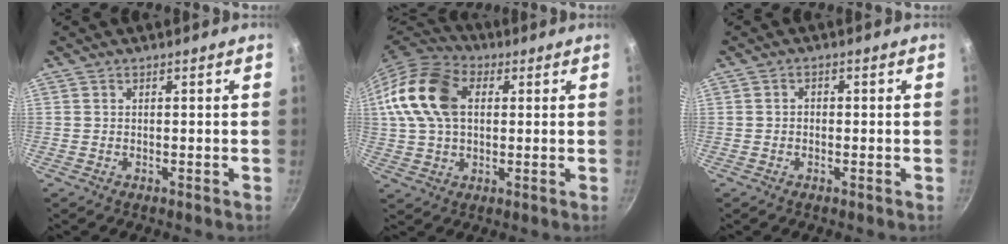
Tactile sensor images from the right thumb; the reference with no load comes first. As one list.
[{"total": 15.9, "force": [3.3, 10.8, 11.2], "torque": [-0.207, 0.017, 0.046]}, {"total": 1.0, "force": [-0.3, 0.8, 0.5], "torque": [-0.008, 0.006, -0.005]}]